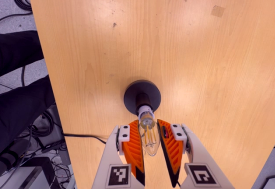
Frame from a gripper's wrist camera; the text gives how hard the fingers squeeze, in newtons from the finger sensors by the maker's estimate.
{"total": 13.4, "left": 12.3, "right": 14.6}